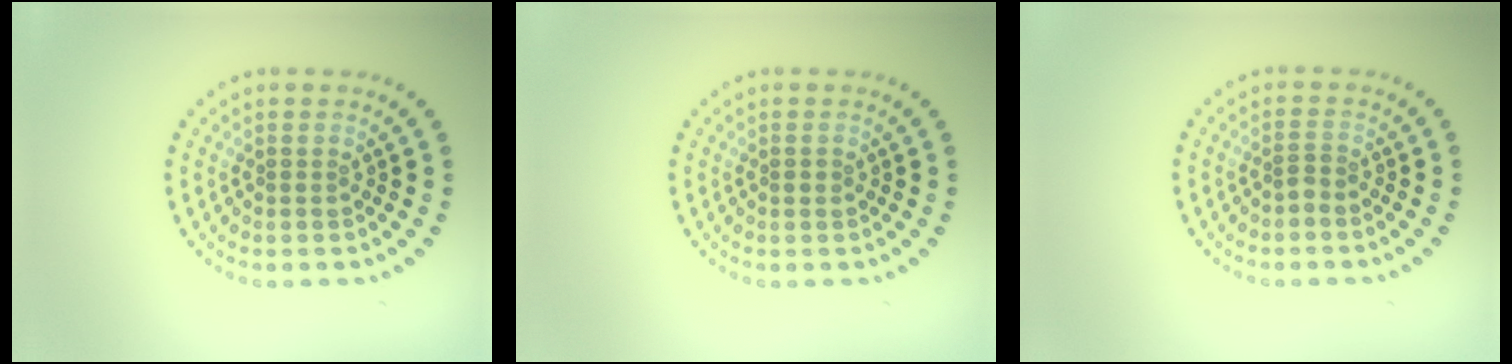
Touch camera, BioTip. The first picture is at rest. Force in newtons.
{"total": 0.5, "press": 0.5, "slide": 0.0}
{"total": 0.9, "press": 0.5, "slide": 0.7}